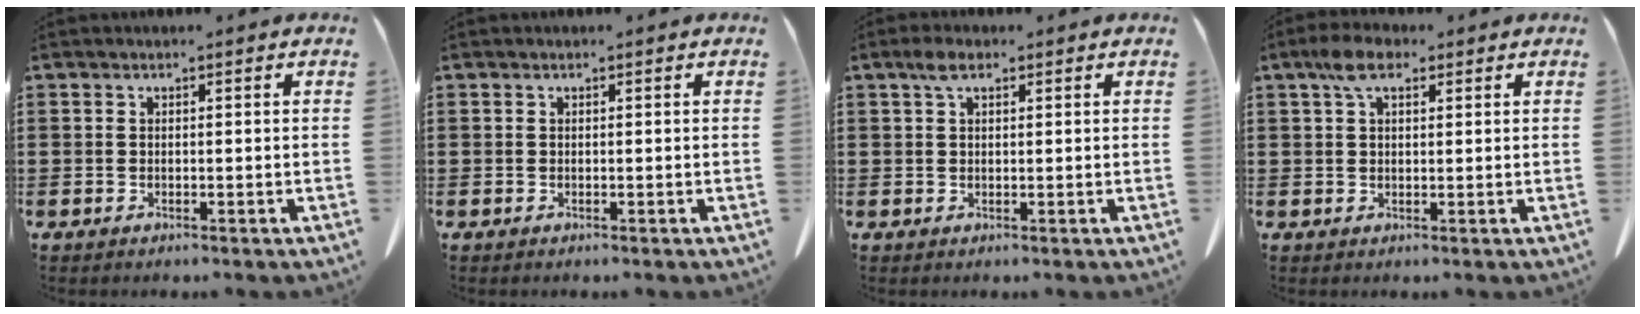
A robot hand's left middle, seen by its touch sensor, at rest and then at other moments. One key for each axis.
{"total": 0.0}
{"total": 2.7, "fx": 1.5, "fy": 1.2, "fz": 2.0, "tx": -0.044, "ty": 0.005, "tz": 0.027}
{"total": 4.8, "fx": 2.7, "fy": 2.0, "fz": 3.5, "tx": -0.076, "ty": 0.009, "tz": 0.049}